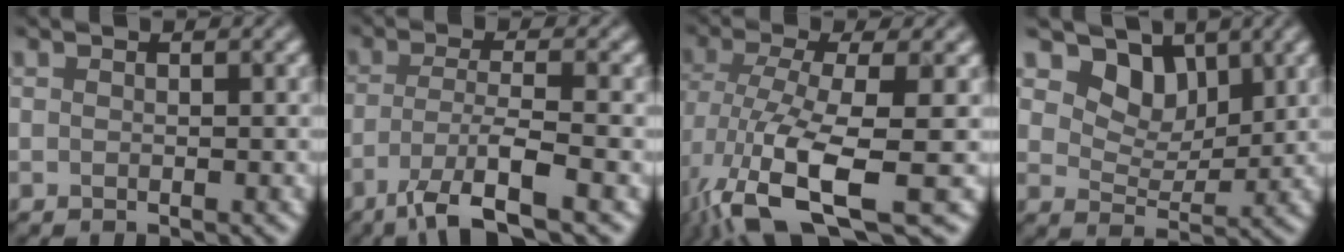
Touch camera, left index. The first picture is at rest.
{"total": 5.2, "force": [-2.9, 0.8, 4.3], "torque": [-0.074, -0.004, -0.062]}
{"total": 10.9, "force": [-4.5, 3.2, 9.3], "torque": [-0.194, -0.019, -0.082]}
{"total": 5.8, "force": [3.8, 3.6, 2.5], "torque": [-0.051, -0.026, 0.073]}